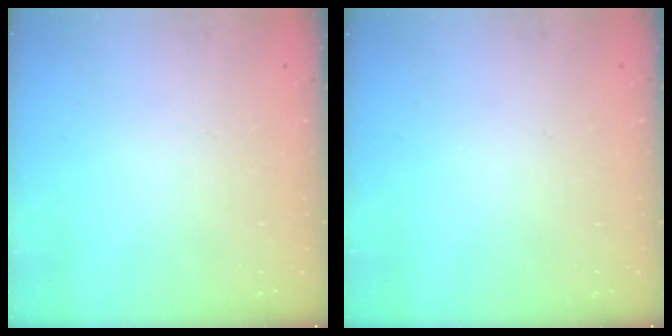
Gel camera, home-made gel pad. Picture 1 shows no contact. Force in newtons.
{"total": 0.0}